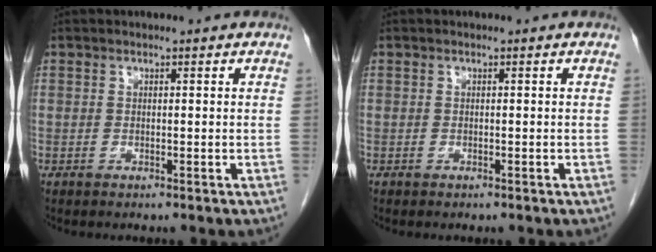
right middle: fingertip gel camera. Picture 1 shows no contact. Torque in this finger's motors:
{"motor_torque": [-0.29, -0.05, -0.04, -0.01]}